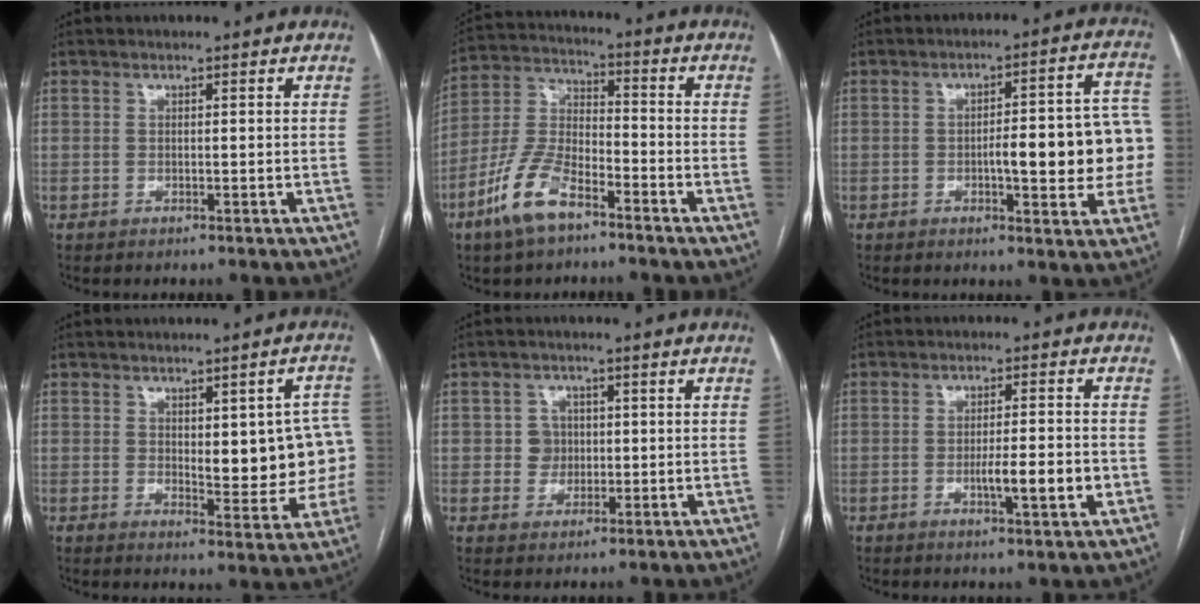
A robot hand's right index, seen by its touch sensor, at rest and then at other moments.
{"total": 11.2, "force": [-7.0, 4.3, 7.6], "torque": [-0.176, 0.001, -0.141]}
{"total": 13.8, "force": [-1.6, 3.2, 13.3], "torque": [-0.157, 0.033, -0.016]}
{"total": 12.0, "force": [0.7, 4.0, 11.3], "torque": [-0.124, 0.011, 0.017]}
{"total": 3.2, "force": [0.2, 3.1, 0.7], "torque": [-0.004, 0.010, 0.006]}
{"total": 6.3, "force": [-1.7, 0.5, 6.1], "torque": [-0.097, -0.006, -0.024]}